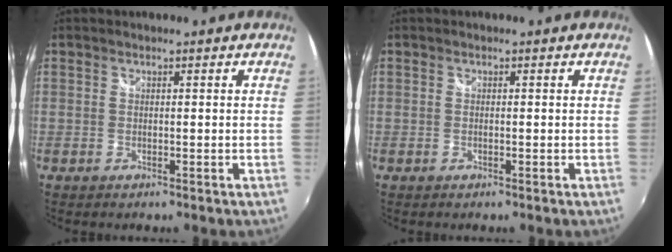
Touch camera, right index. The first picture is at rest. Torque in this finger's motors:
{"motor_torque": [-0.23, 0.14, -0.02, -0.01]}